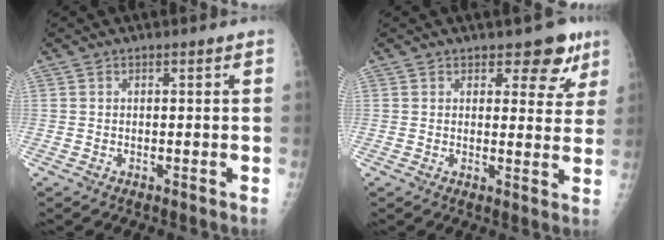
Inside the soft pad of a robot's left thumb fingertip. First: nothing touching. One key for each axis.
{"total": 6.4, "fx": 4.4, "fy": 3.6, "fz": 3.1, "tx": 0.002, "ty": -0.023, "tz": 0.051}